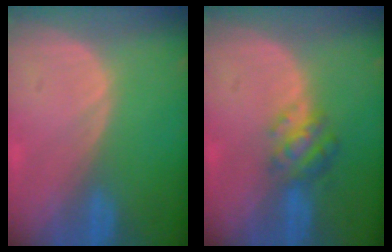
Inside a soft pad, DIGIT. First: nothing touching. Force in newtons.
{"total": 4.8, "press": 4.5, "slide": 1.7}